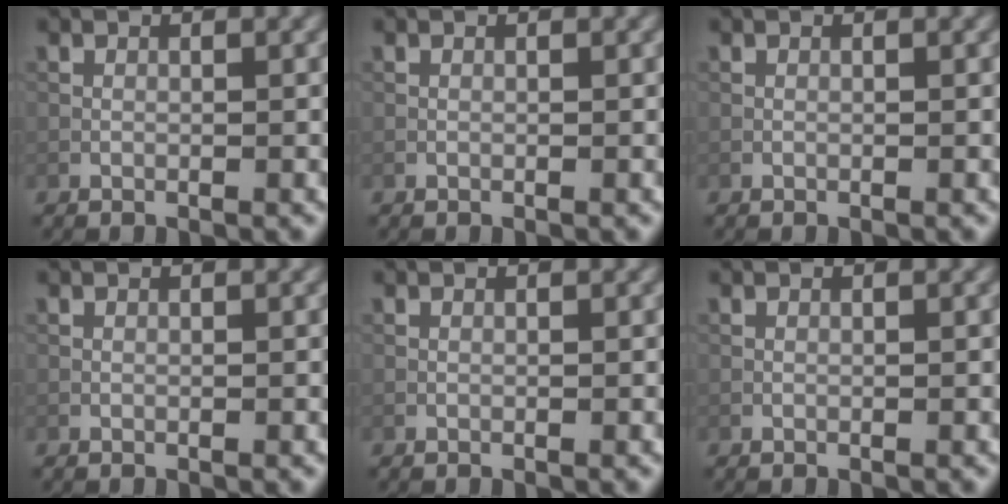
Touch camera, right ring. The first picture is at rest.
{"total": 0.0}
{"total": 0.0}
{"total": 0.0}
{"total": 0.0}
{"total": 0.0}